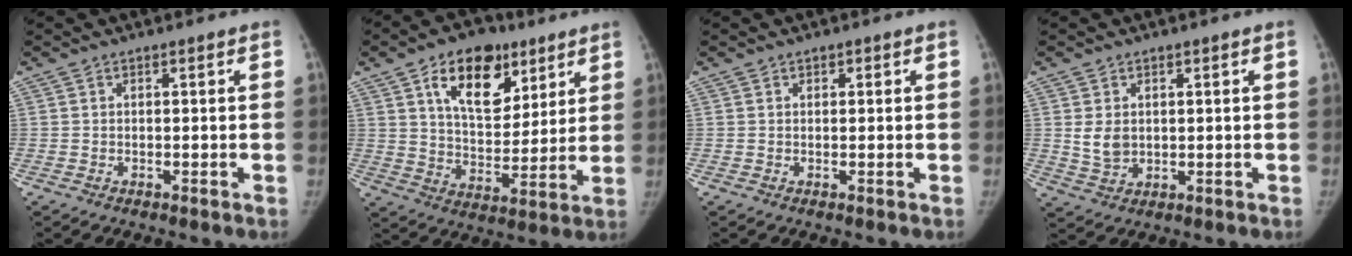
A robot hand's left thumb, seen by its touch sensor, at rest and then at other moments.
{"total": 16.3, "force": [8.3, 9.7, 10.1], "torque": [-0.116, -0.034, 0.142]}
{"total": 0.8, "force": [0.4, 0.6, 0.3], "torque": [0.003, -0.001, 0.004]}
{"total": 4.3, "force": [0.9, 3.2, 2.6], "torque": [-0.035, -0.014, 0.028]}